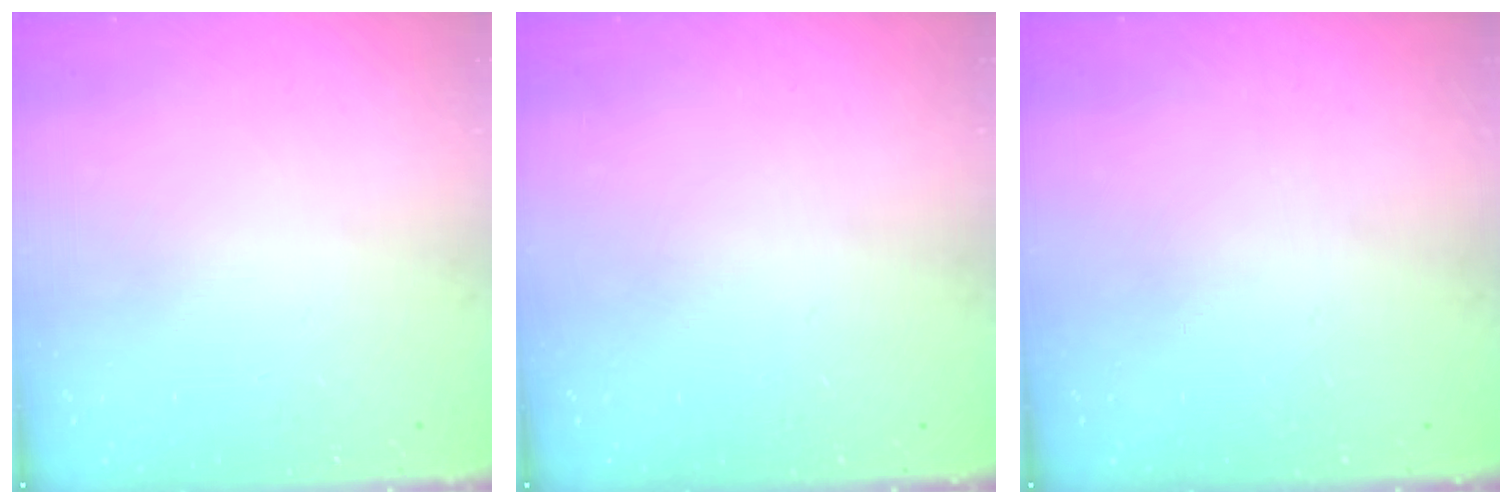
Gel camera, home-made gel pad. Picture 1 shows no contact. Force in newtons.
{"total": 0.0}
{"total": 0.0}